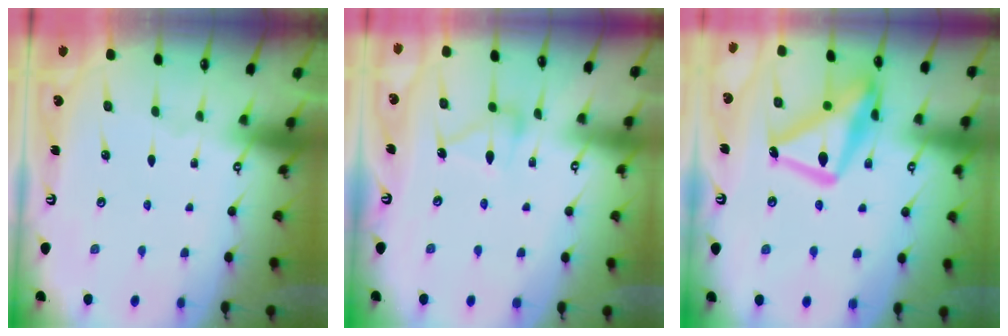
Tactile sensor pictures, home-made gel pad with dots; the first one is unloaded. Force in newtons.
{"total": 10.4, "press": 10.4, "slide": 0.6}
{"total": 18.6, "press": 18.5, "slide": 1.6}